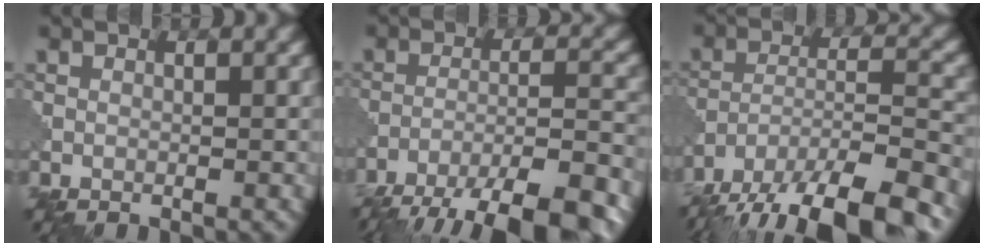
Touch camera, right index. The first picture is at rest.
{"total": 11.7, "force": [-9.3, 2.4, 6.7], "torque": [-0.098, -0.011, -0.132]}
{"total": 13.8, "force": [-11.2, 4.0, 7.0], "torque": [-0.122, -0.015, -0.173]}